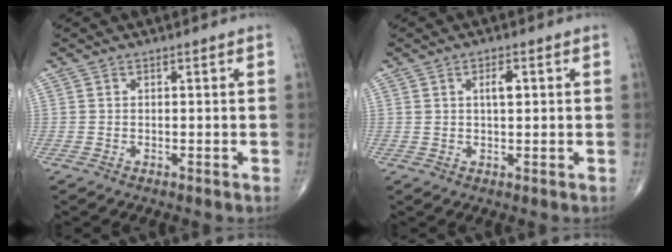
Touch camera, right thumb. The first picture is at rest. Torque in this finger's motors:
{"motor_torque": [0.28, 0.08, 0.05, 0.04, 0.01]}